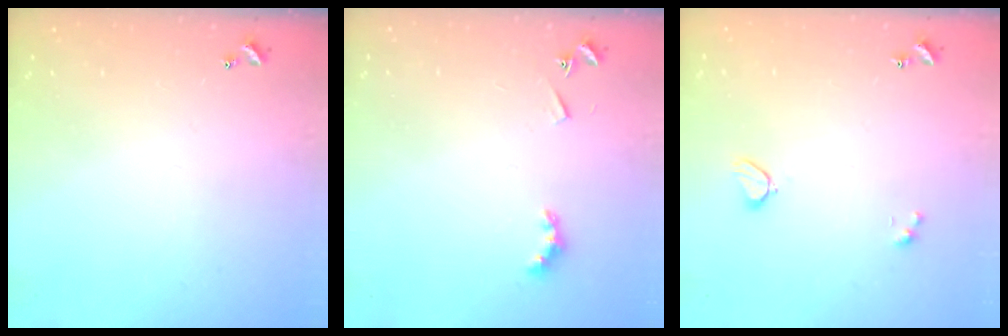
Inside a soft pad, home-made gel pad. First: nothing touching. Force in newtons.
{"total": 4.0, "press": 3.9, "slide": 0.7}
{"total": 2.0, "press": 1.9, "slide": 0.6}